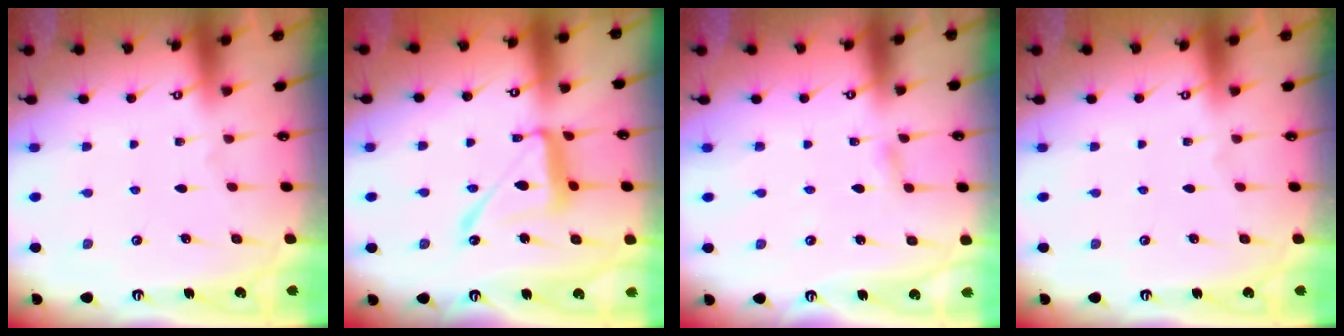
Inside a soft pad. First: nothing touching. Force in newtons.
{"total": 14.6, "press": 14.6, "slide": 1.2}
{"total": 2.8, "press": 2.8, "slide": 0.3}
{"total": 0.0}